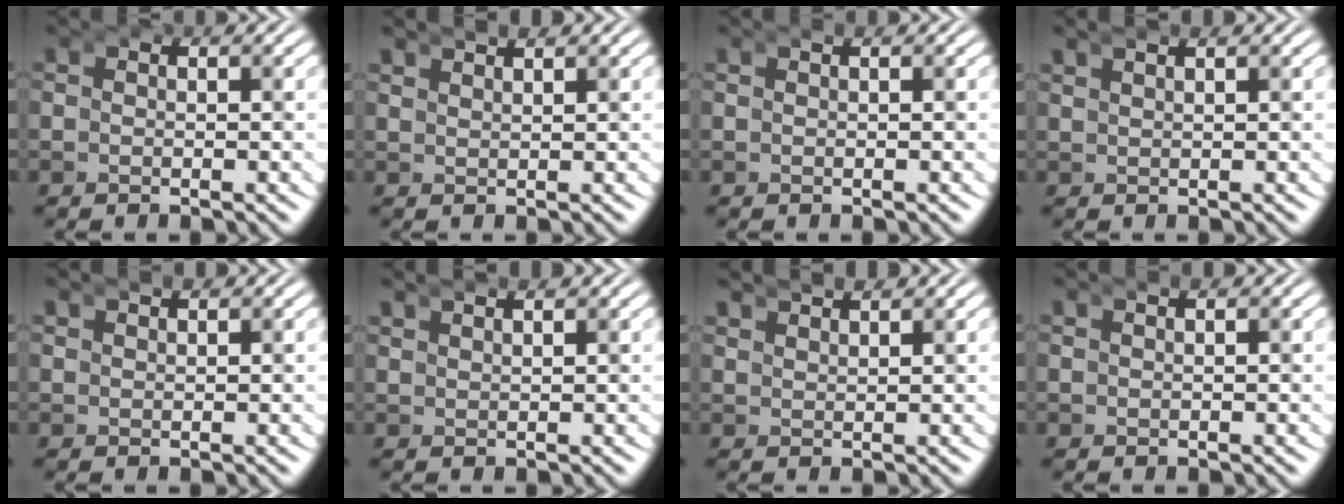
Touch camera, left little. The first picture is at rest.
{"total": 1.8, "force": [1.2, -1.1, -0.6], "torque": [0.012, 0.001, 0.026]}
{"total": 0.8, "force": [-0.1, -0.7, -0.3], "torque": [0.014, 0.001, -0.001]}
{"total": 1.3, "force": [1.0, -0.8, -0.2], "torque": [0.012, 0.008, 0.017]}
{"total": 1.1, "force": [0.6, -0.9, -0.4], "torque": [0.011, 0.001, 0.014]}
{"total": 1.7, "force": [1.4, -0.9, -0.3], "torque": [0.010, 0.005, 0.025]}
{"total": 2.0, "force": [1.6, -1.1, -0.6], "torque": [0.009, 0.000, 0.032]}
{"total": 0.9, "force": [0.1, -0.8, -0.3], "torque": [0.015, 0.002, 0.004]}